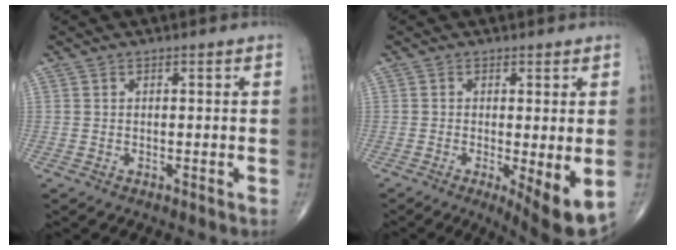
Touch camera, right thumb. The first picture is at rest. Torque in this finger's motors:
{"motor_torque": [-0.11, 0.13, 0.07, 0.18, 0.02]}